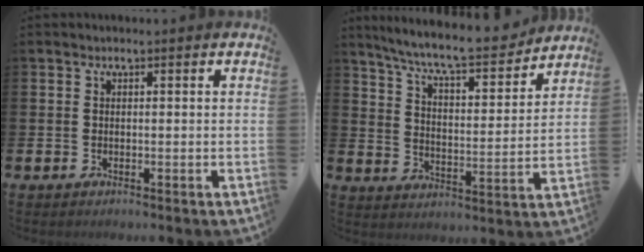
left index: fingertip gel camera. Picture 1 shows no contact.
{"total": 9.1, "force": [8.4, 1.0, 3.3], "torque": [-0.094, -0.058, 0.144]}